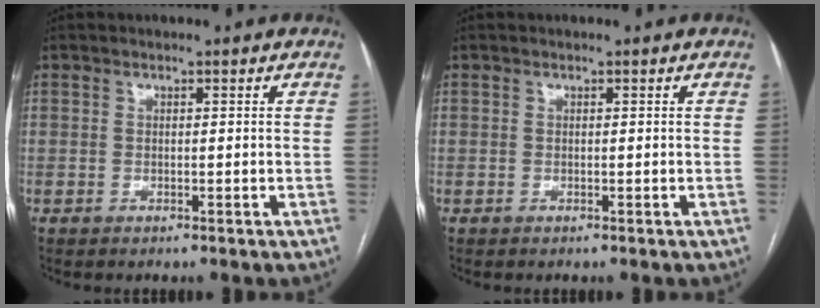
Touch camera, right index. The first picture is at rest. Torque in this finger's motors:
{"motor_torque": [0.00, 0.00, -0.01, 0.00]}